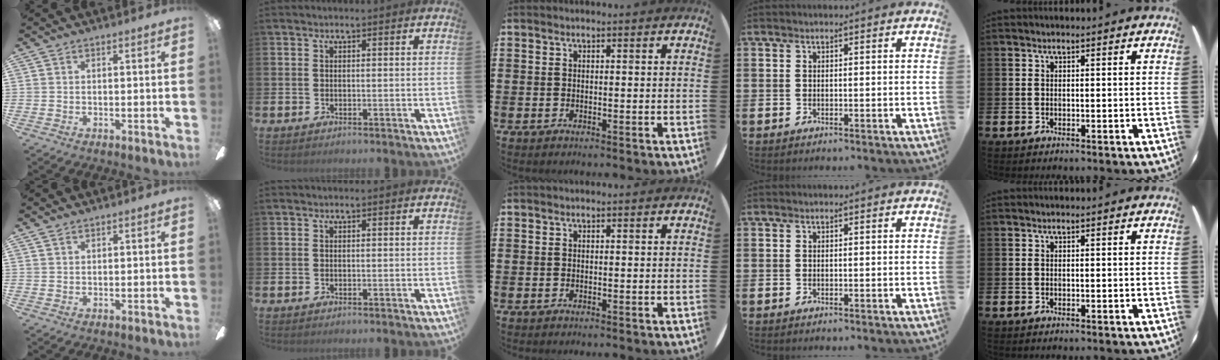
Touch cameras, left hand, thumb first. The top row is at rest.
{"thumb": {"total": 1.2, "force": [0.9, 0.6, 0.4], "torque": [-0.009, 0.001, 0.018]}}